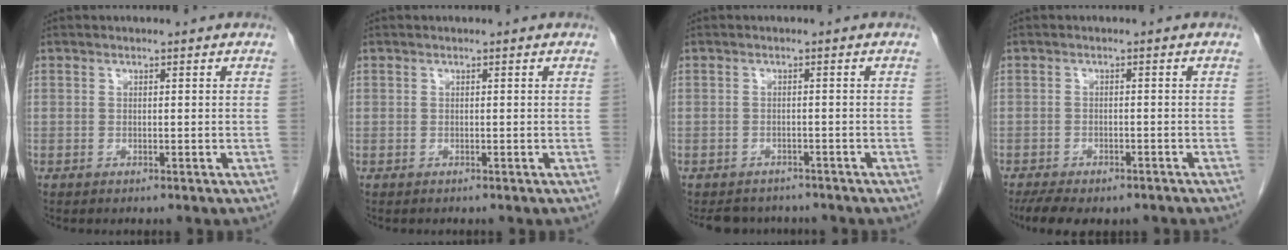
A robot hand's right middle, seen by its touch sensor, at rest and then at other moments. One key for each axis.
{"total": 0.0}
{"total": 5.2, "fx": -4.8, "fy": 2.1, "fz": 0.5, "tx": 0.000, "ty": -0.002, "tz": -0.061}
{"total": 9.2, "fx": -7.2, "fy": 3.6, "fz": 4.5, "tx": -0.069, "ty": -0.003, "tz": -0.100}